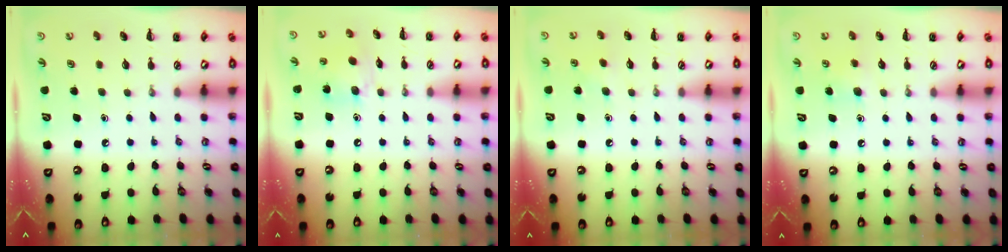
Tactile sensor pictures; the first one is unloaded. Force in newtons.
{"total": 8.6, "press": 8.6, "slide": 0.7}
{"total": 3.9, "press": 3.7, "slide": 1.2}
{"total": 5.7, "press": 5.3, "slide": 2.0}